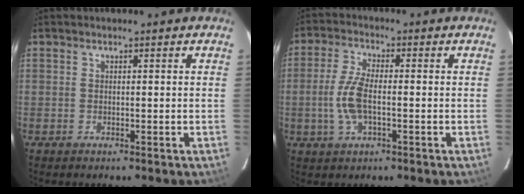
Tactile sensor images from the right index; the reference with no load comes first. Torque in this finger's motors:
{"motor_torque": [0.84, 0.08, 0.44, 0.07]}